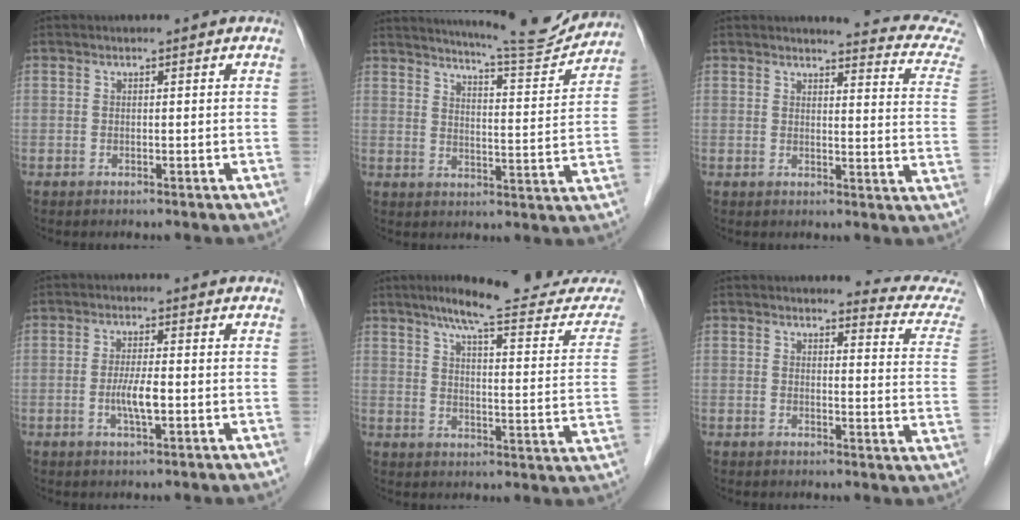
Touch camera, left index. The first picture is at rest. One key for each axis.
{"total": 11.9, "fx": 11.6, "fy": -0.1, "fz": 2.7, "tx": -0.042, "ty": -0.018, "tz": 0.154}
{"total": 12.3, "fx": 12.1, "fy": -0.6, "fz": 2.3, "tx": -0.015, "ty": -0.092, "tz": 0.107}
{"total": 3.6, "fx": -0.8, "fy": 0.4, "fz": 3.5, "tx": -0.072, "ty": -0.004, "tz": -0.015}
{"total": 20.5, "fx": 18.1, "fy": 1.9, "fz": 9.3, "tx": -0.115, "ty": -0.038, "tz": 0.226}
{"total": 9.0, "fx": 9.0, "fy": -0.5, "fz": 0.4, "tx": -0.002, "ty": -0.083, "tz": 0.079}